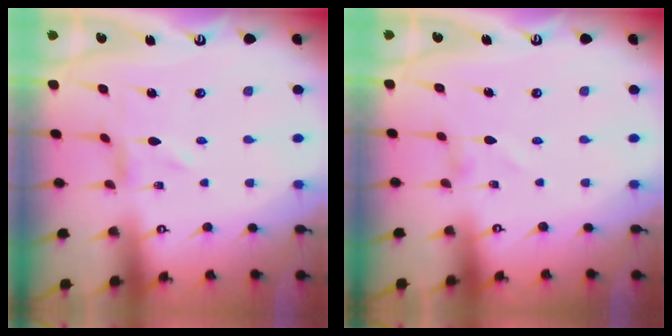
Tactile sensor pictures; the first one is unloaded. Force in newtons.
{"total": 0.7, "press": 0.7, "slide": 0.1}